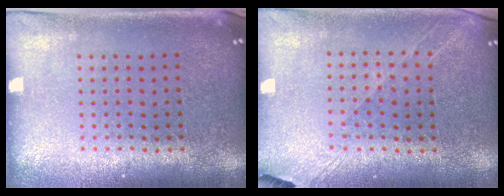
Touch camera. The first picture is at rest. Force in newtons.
{"total": 1.3, "press": 1.2, "slide": 0.6}